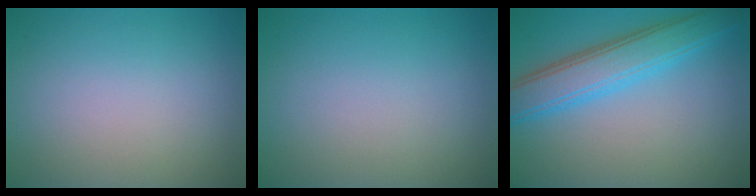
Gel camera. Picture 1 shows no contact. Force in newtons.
{"total": 0.0}
{"total": 5.5, "press": 5.5, "slide": 0.2}